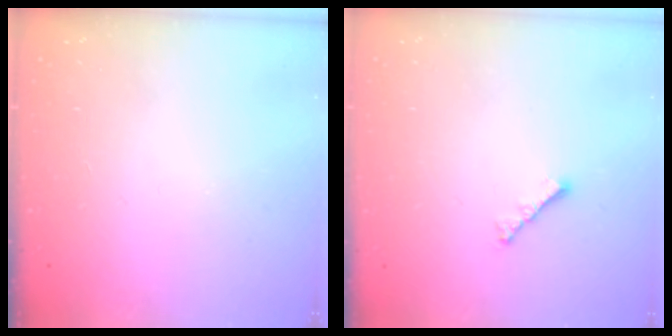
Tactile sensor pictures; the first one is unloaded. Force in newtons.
{"total": 2.4, "press": 2.3, "slide": 0.6}